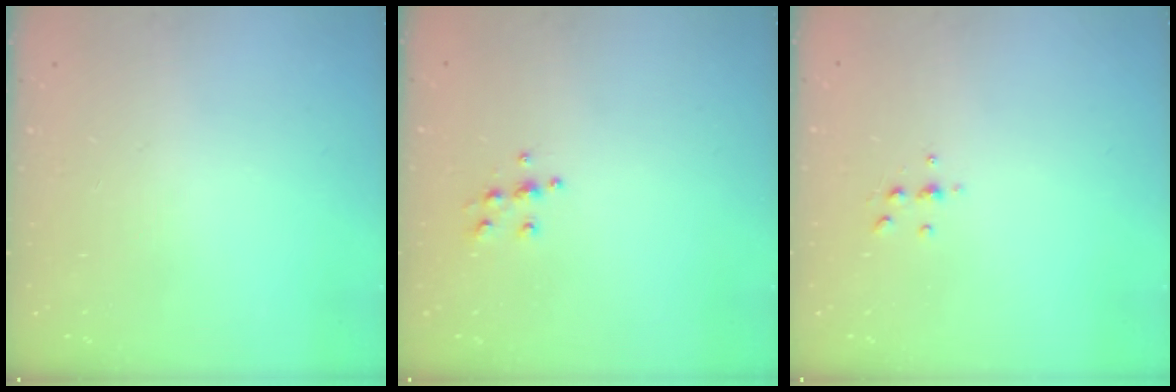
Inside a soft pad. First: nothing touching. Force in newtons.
{"total": 5.6, "press": 5.6, "slide": 0.6}
{"total": 3.9, "press": 3.9, "slide": 0.6}